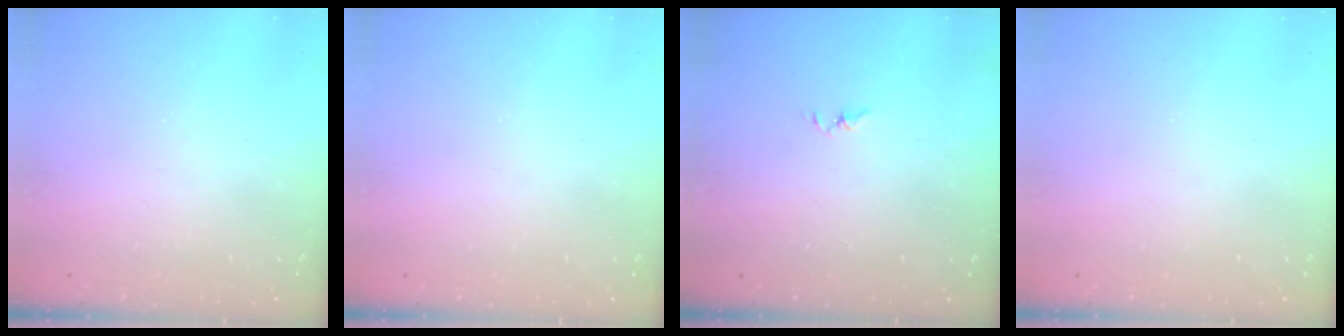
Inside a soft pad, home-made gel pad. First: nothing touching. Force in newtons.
{"total": 0.0}
{"total": 1.2, "press": 1.1, "slide": 0.2}
{"total": 0.0}